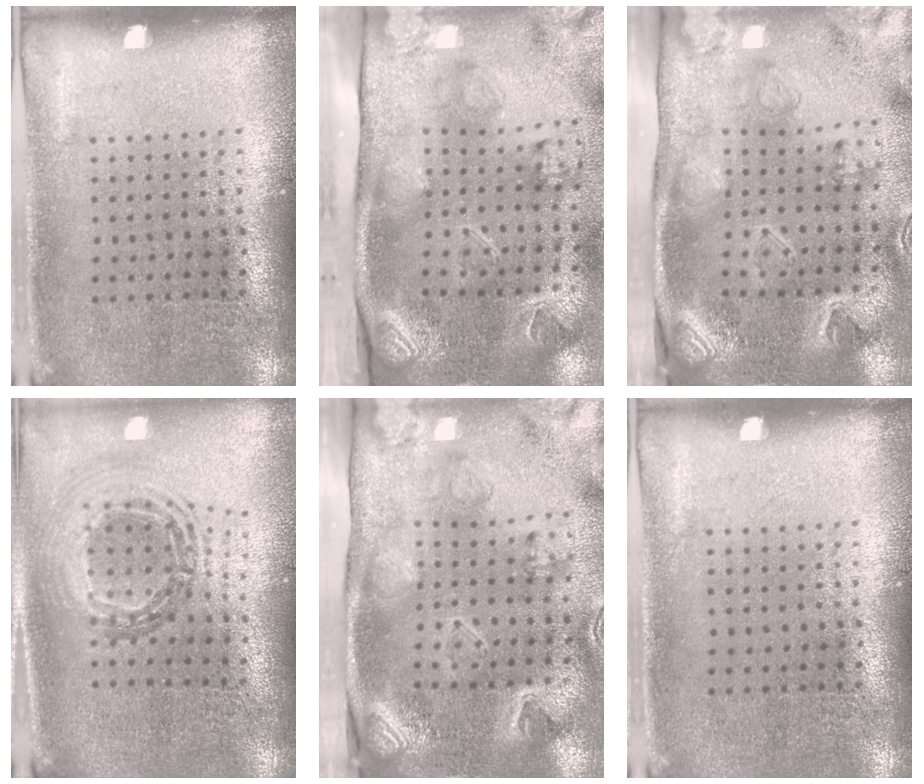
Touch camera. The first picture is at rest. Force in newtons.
{"total": 4.4, "press": 3.2, "slide": 3.1}
{"total": 3.3, "press": 3.2, "slide": 1.0}
{"total": 0.9, "press": 0.9, "slide": 0.2}
{"total": 3.3, "press": 3.2, "slide": 1.0}
{"total": 0.0}